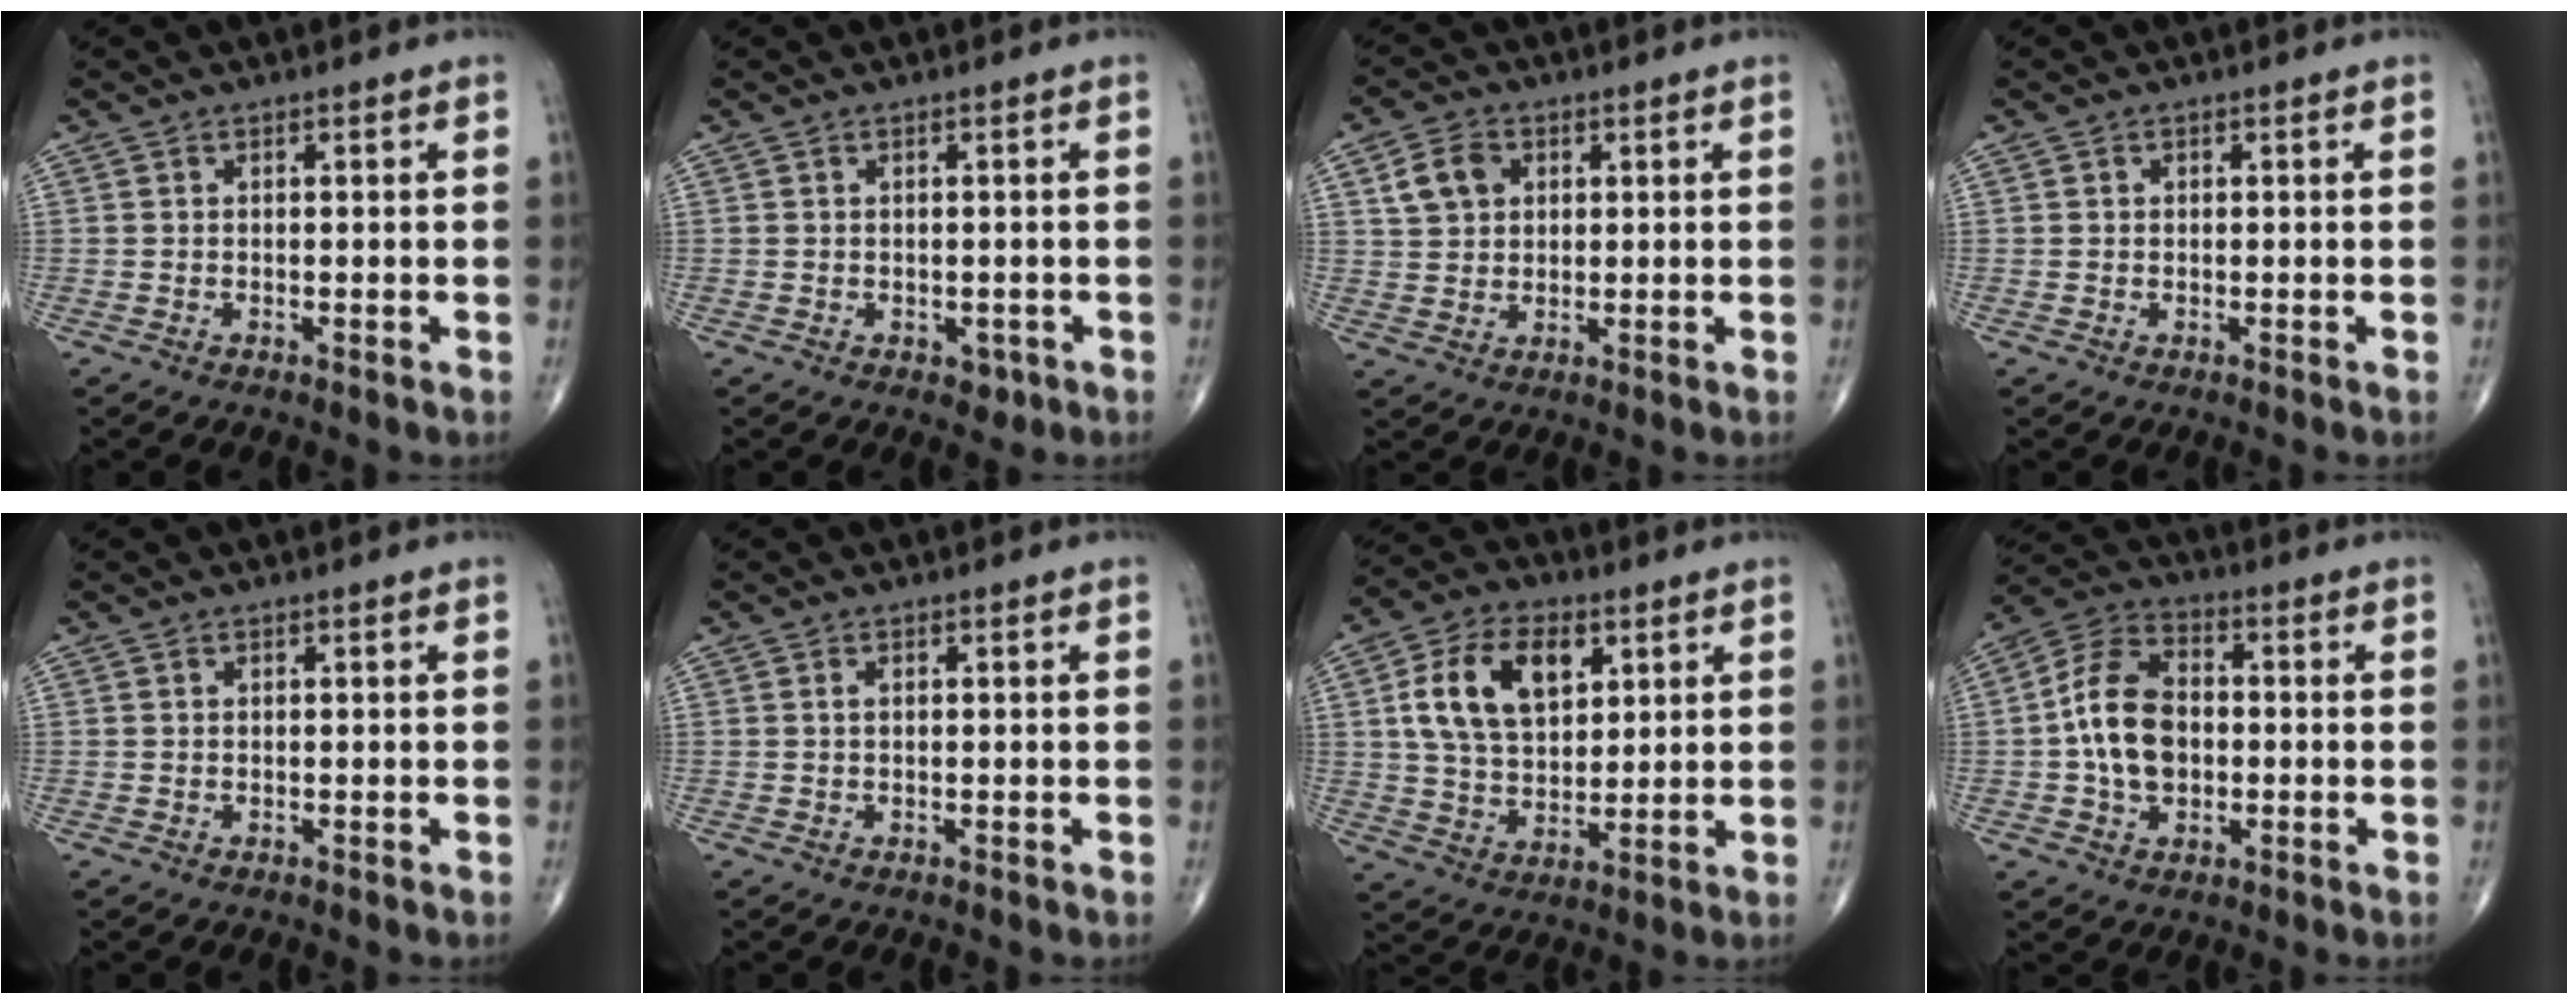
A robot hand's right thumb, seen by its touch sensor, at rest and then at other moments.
{"total": 1.7, "force": [-0.5, 1.3, 0.9], "torque": [0.002, 0.002, 0.000]}
{"total": 6.3, "force": [2.2, 4.9, 3.3], "torque": [-0.043, -0.001, 0.041]}
{"total": 0.5, "force": [0.1, 0.5, 0.1], "torque": [0.003, 0.001, 0.002]}
{"total": 0.0}
{"total": 0.9, "force": [0.2, 0.5, 0.7], "torque": [-0.014, 0.004, 0.006]}
{"total": 14.8, "force": [4.8, 9.4, 10.4], "torque": [-0.166, -0.006, 0.090]}
{"total": 12.5, "force": [-0.6, 8.5, 9.2], "torque": [-0.150, 0.026, -0.017]}